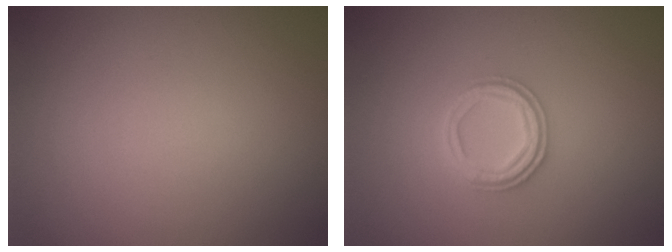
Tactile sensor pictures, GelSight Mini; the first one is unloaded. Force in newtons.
{"total": 2.6, "press": 2.5, "slide": 0.7}